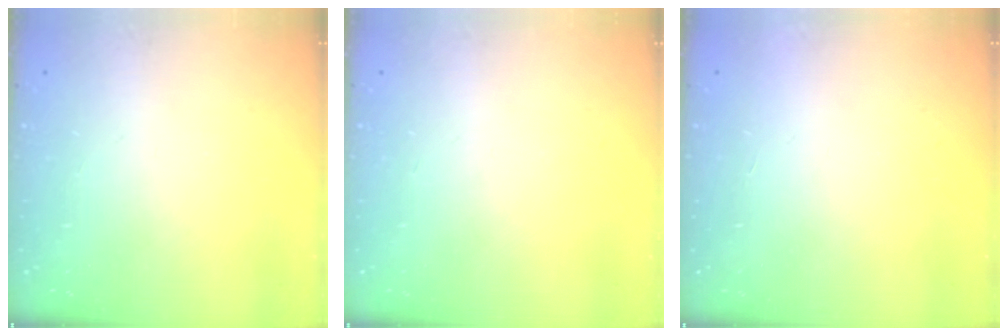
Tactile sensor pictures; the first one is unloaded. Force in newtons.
{"total": 0.0}
{"total": 1.7, "press": 1.6, "slide": 0.1}